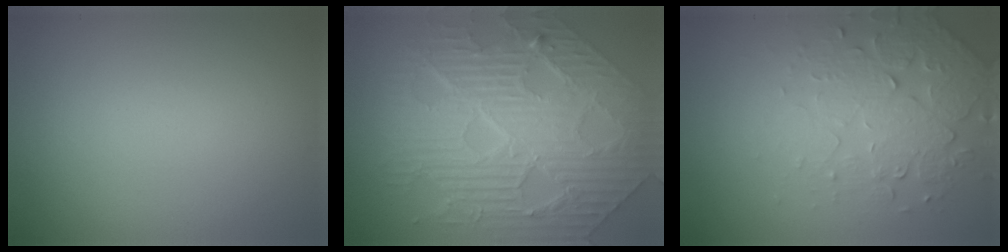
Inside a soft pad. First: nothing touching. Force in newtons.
{"total": 10.8, "press": 7.4, "slide": 7.9}
{"total": 5.0, "press": 3.4, "slide": 3.7}